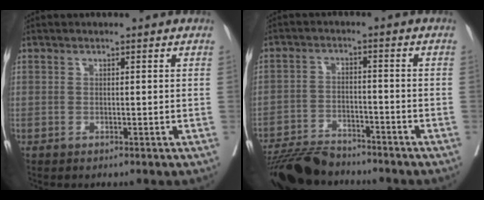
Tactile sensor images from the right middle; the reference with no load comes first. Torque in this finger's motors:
{"motor_torque": [0.13, -0.27, 0.06, 0.02]}